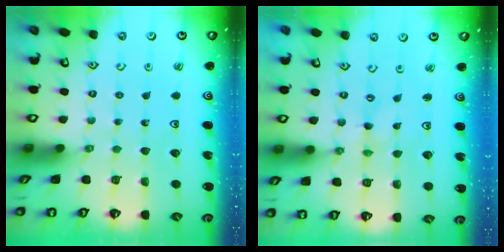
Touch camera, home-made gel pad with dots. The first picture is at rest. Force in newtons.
{"total": 0.0}